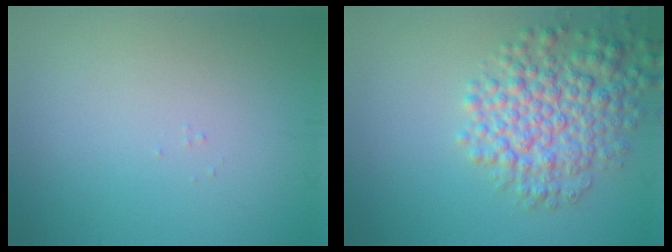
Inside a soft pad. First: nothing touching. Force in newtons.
{"total": 6.4, "press": 6.4, "slide": 0.2}